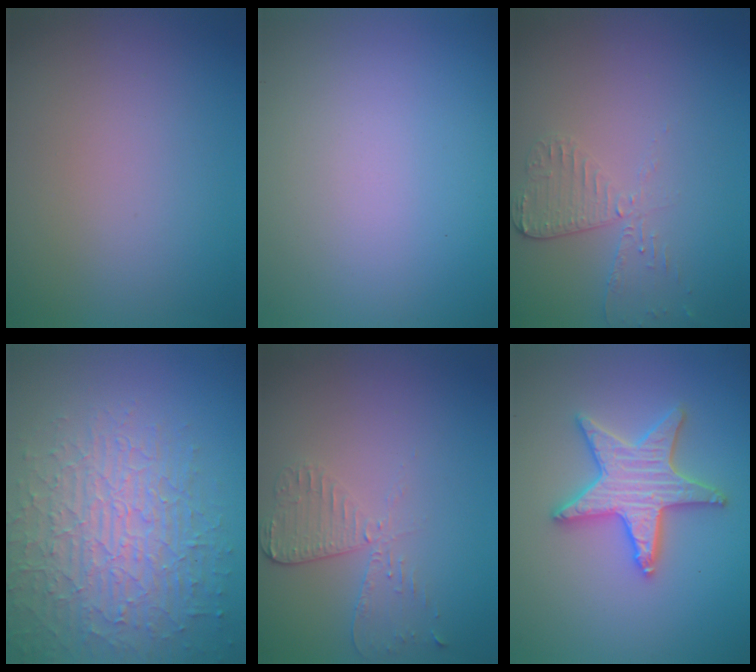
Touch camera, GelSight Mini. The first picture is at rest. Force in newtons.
{"total": 0.0}
{"total": 2.7, "press": 2.4, "slide": 1.2}
{"total": 7.5, "press": 5.4, "slide": 5.1}
{"total": 2.9, "press": 2.6, "slide": 1.4}
{"total": 5.2, "press": 5.2, "slide": 0.9}